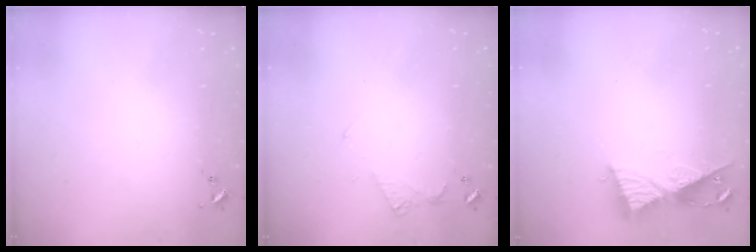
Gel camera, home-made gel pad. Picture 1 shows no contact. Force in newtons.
{"total": 4.9, "press": 4.9, "slide": 0.5}
{"total": 9.9, "press": 9.9, "slide": 0.6}